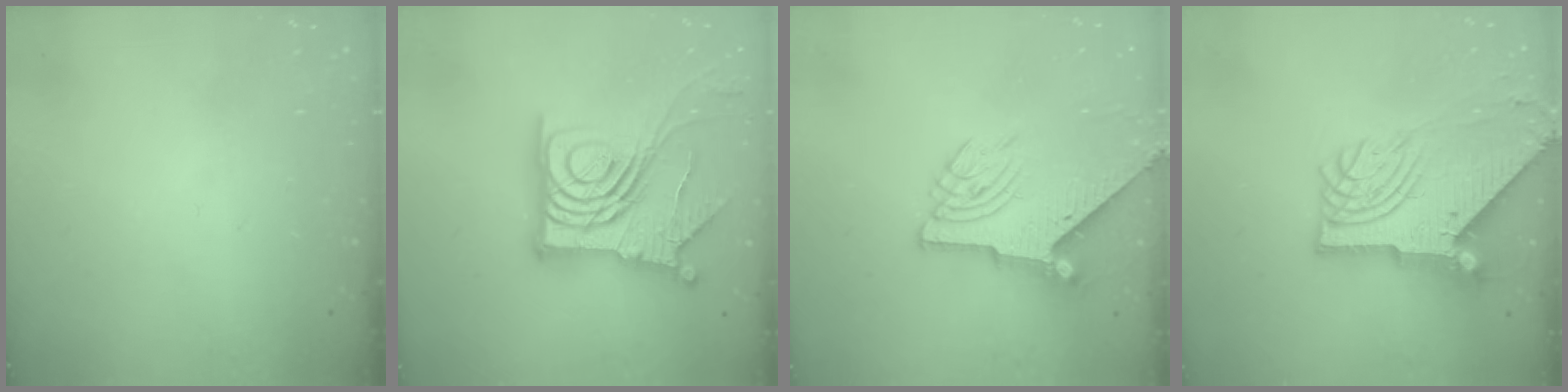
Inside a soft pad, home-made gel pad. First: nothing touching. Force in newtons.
{"total": 20.3, "press": 20.2, "slide": 2.3}
{"total": 7.4, "press": 7.3, "slide": 0.9}
{"total": 14.3, "press": 14.3, "slide": 1.5}